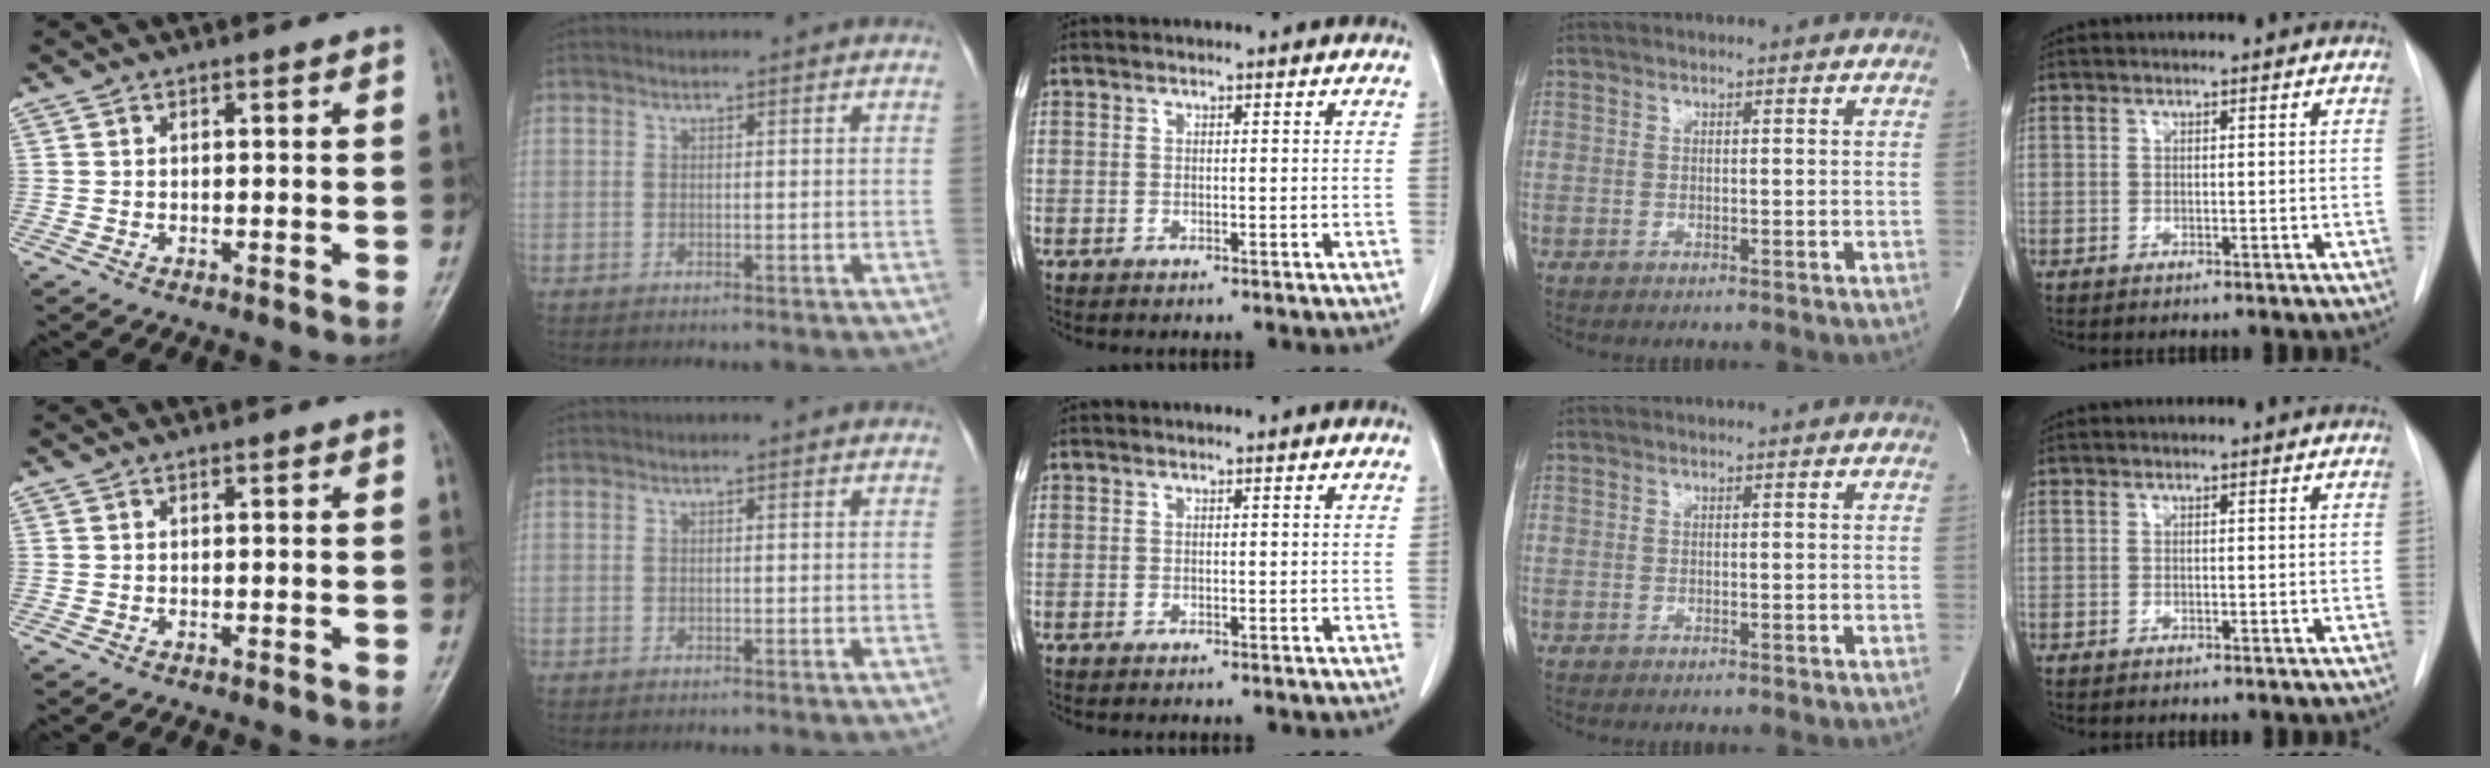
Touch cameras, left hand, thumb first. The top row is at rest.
{}